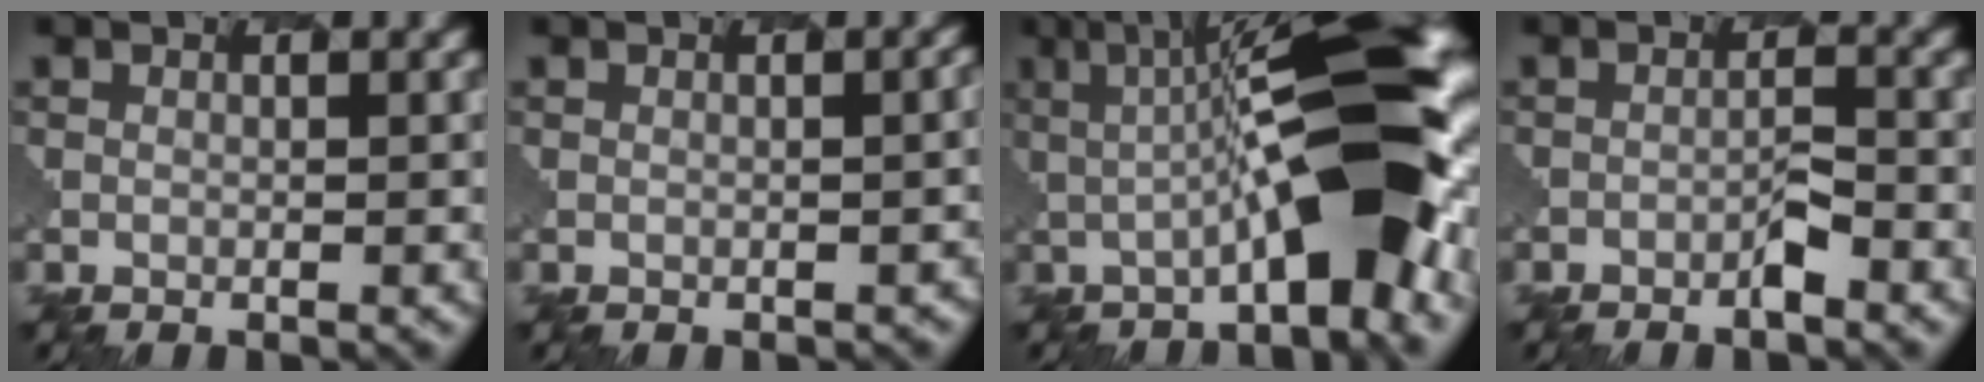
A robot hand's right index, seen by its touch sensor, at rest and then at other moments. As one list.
[{"total": 3.1, "force": [-0.5, 1.6, 2.6], "torque": [-0.011, 0.001, -0.004]}, {"total": 9.3, "force": [-0.3, 1.7, 9.2], "torque": [-0.139, 0.023, -0.027]}, {"total": 2.4, "force": [-1.6, -0.7, -1.7], "torque": [-0.010, 0.003, -0.041]}]